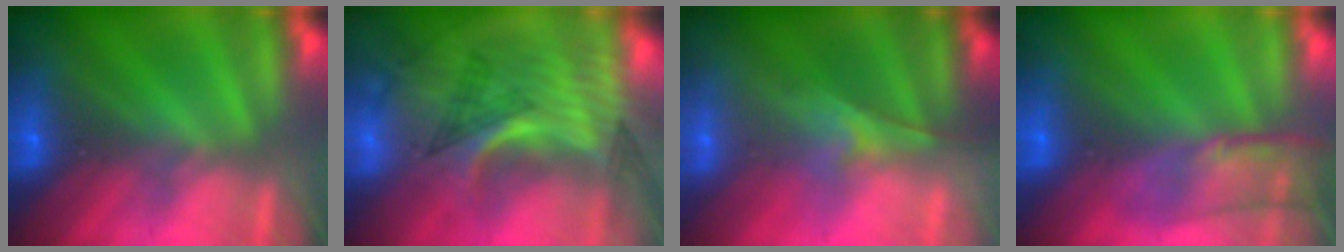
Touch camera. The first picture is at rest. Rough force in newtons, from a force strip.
{"total": 2.9}
{"total": 2.0}
{"total": 3.1}